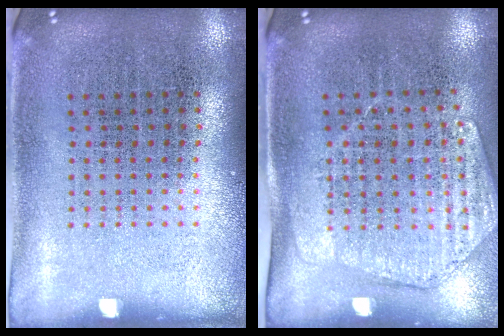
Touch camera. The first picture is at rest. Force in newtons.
{"total": 1.6, "press": 1.4, "slide": 0.8}